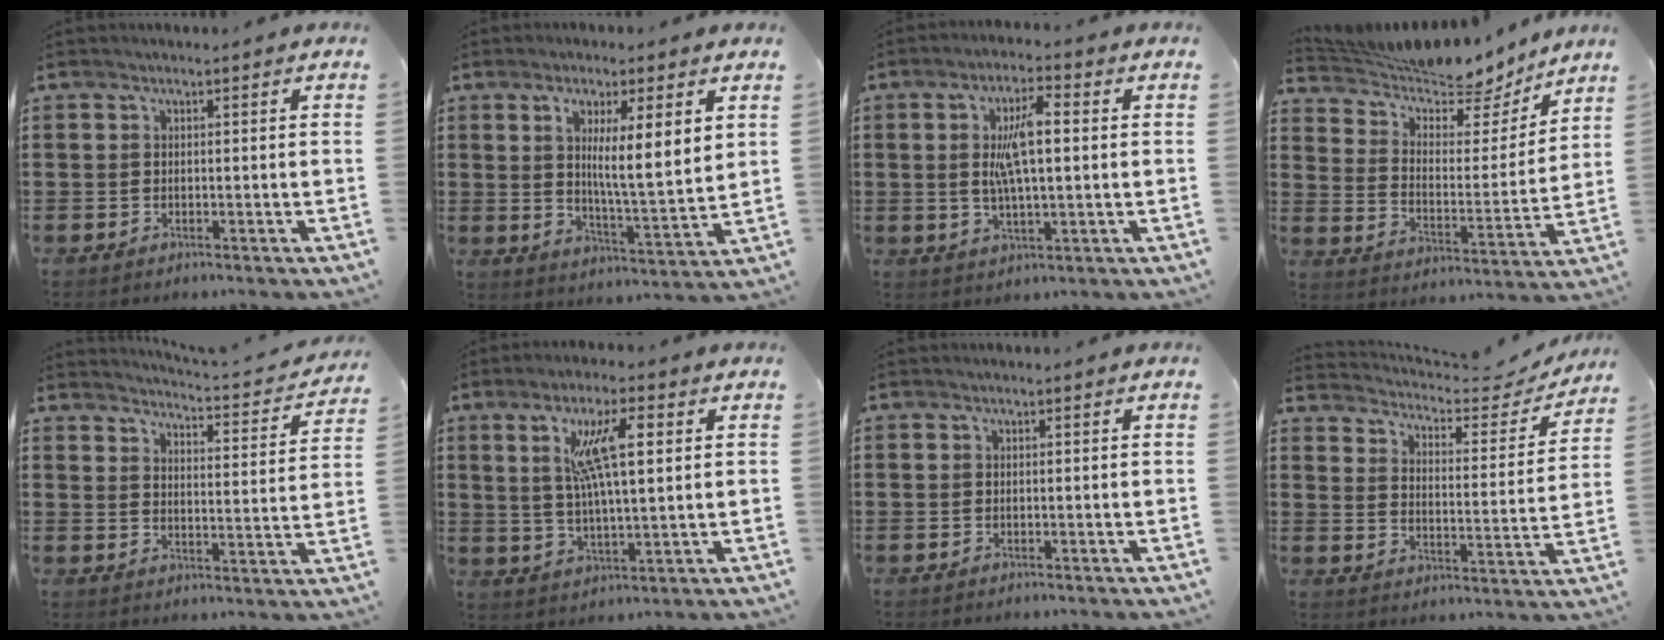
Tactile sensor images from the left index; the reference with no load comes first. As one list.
[{"total": 7.3, "force": [3.2, 0.9, 6.5], "torque": [-0.118, -0.019, 0.049]}, {"total": 7.1, "force": [1.1, 2.2, 6.6], "torque": [-0.145, 0.005, 0.012]}, {"total": 6.9, "force": [6.7, 1.4, 1.3], "torque": [-0.053, -0.053, 0.110]}, {"total": 2.8, "force": [2.8, -0.3, 0.4], "torque": [-0.022, -0.032, 0.038]}, {"total": 10.0, "force": [3.7, 2.7, 8.9], "torque": [-0.166, 0.007, 0.058]}, {"total": 0.0}, {"total": 3.7, "force": [3.6, 0.6, 0.6], "torque": [-0.036, -0.026, 0.054]}]